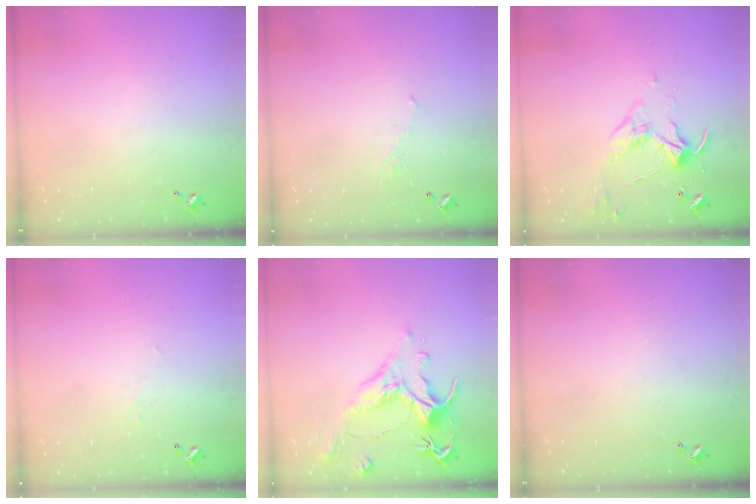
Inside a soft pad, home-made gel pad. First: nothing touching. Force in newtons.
{"total": 1.1, "press": 0.8, "slide": 0.7}
{"total": 3.5, "press": 3.4, "slide": 0.8}
{"total": 2.2, "press": 2.0, "slide": 0.8}
{"total": 1.6, "press": 0.4, "slide": 1.6}
{"total": 0.0}